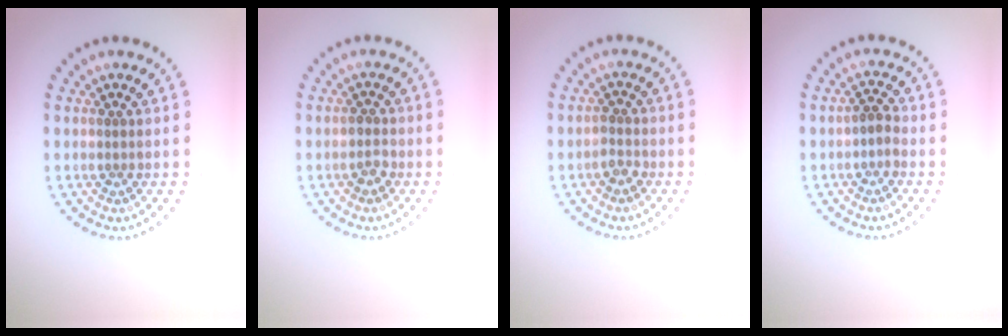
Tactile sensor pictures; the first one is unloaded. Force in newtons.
{"total": 1.4, "press": 1.4, "slide": 0.3}
{"total": 1.3, "press": 1.2, "slide": 0.4}
{"total": 1.4, "press": 1.2, "slide": 0.7}